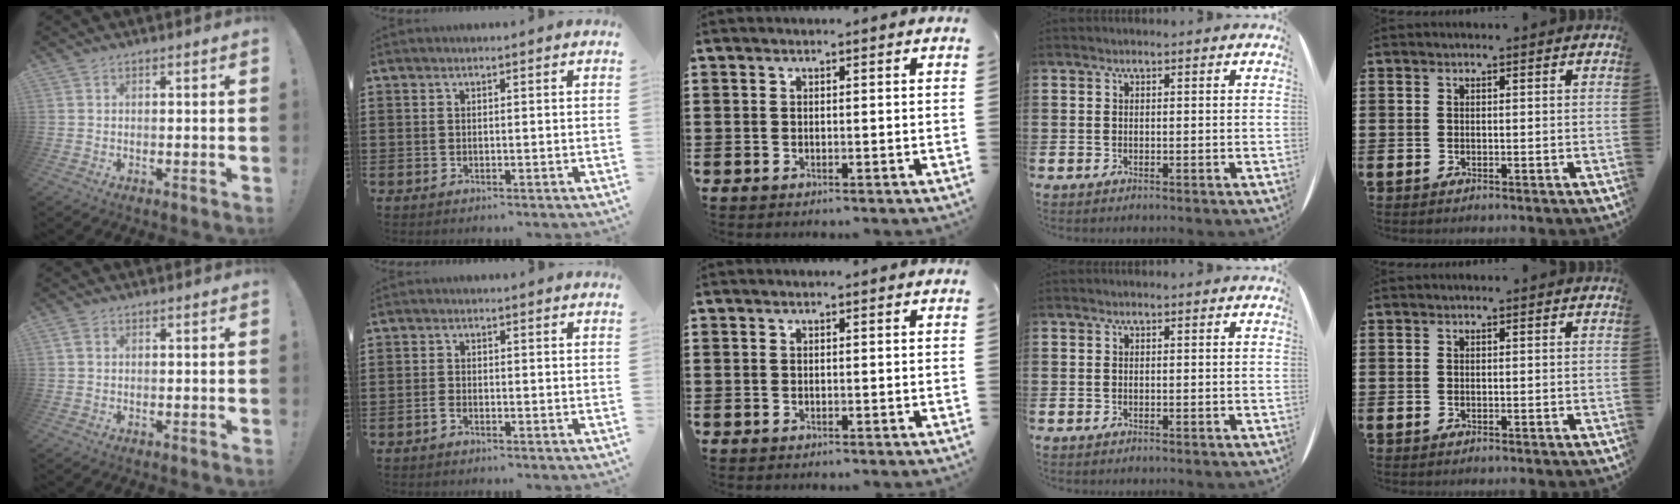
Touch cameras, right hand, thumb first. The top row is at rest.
{"thumb": {"total": 1.7, "force": [0.6, 1.2, 1.0], "torque": [-0.012, 0.002, 0.010]}, "index": {"total": 1.2, "force": [-0.8, 0.5, 0.6], "torque": [-0.014, -0.003, -0.015]}}